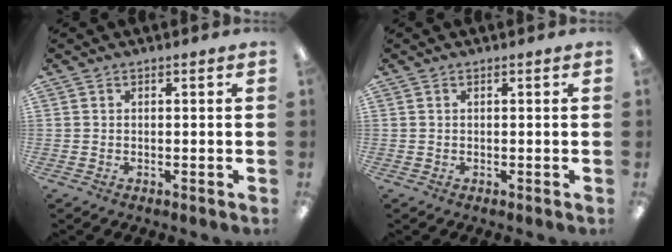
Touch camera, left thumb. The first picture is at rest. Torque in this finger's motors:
{"motor_torque": [0.00, 0.00, -0.01, -0.01, 0.00]}